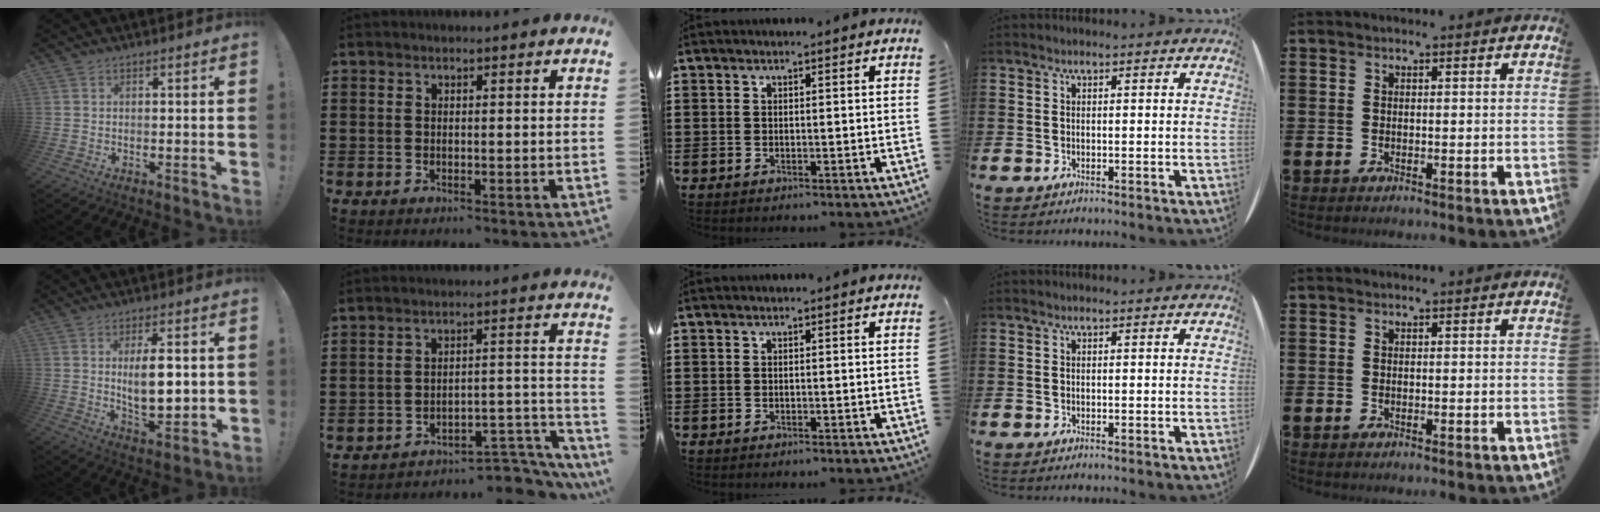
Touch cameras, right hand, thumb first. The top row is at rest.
{"thumb": {"total": 10.6, "force": [1.8, 4.2, 9.6], "torque": [-0.151, -0.010, 0.027]}, "index": {"total": 5.4, "force": [-4.9, 1.1, 2.0], "torque": [-0.030, 0.007, -0.096]}}